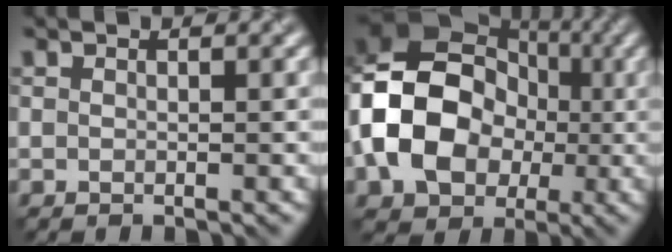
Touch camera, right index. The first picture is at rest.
{"total": 13.2, "force": [-1.9, 10.1, 8.2], "torque": [-0.152, 0.007, -0.058]}